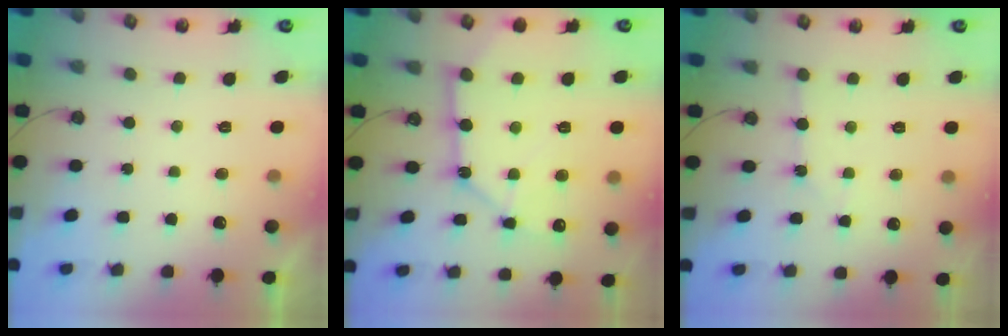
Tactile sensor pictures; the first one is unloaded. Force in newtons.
{"total": 15.8, "press": 15.6, "slide": 2.1}
{"total": 3.1, "press": 3.1, "slide": 0.3}